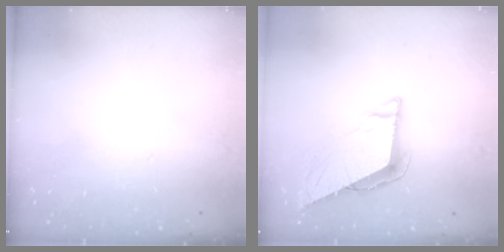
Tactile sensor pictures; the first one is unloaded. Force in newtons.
{"total": 8.4, "press": 8.4, "slide": 0.9}